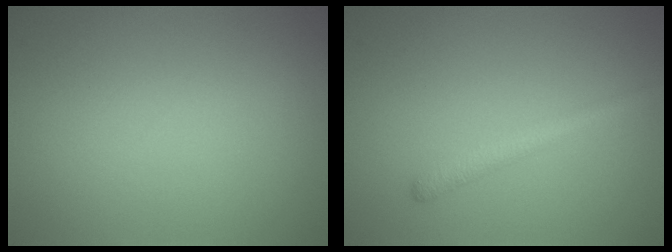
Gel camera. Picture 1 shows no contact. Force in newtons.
{"total": 2.0, "press": 2.0, "slide": 0.1}